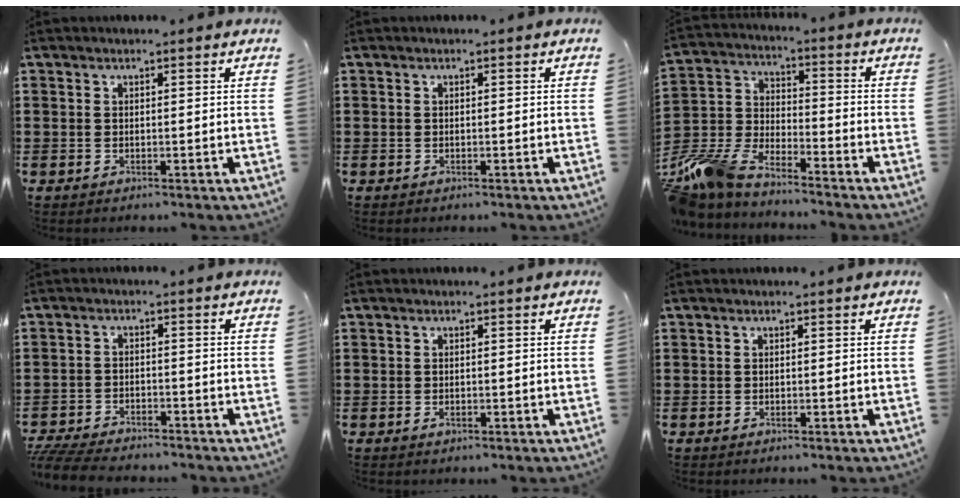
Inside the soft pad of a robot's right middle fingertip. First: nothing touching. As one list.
[{"total": 0.0}, {"total": 8.9, "force": [-8.1, 1.9, 2.9], "torque": [-0.094, 0.003, -0.170]}, {"total": 4.8, "force": [-4.7, 0.4, 1.0], "torque": [-0.035, -0.006, -0.098]}, {"total": 0.6, "force": [-0.4, 0.2, 0.5], "torque": [-0.011, -0.007, -0.006]}, {"total": 0.0}]